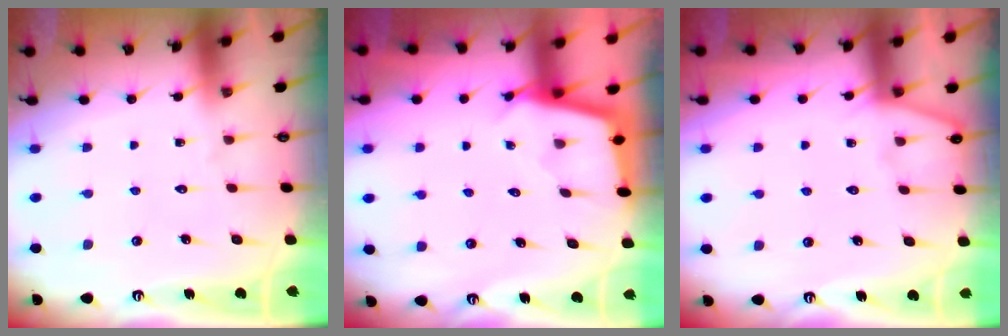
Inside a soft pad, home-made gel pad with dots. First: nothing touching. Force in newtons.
{"total": 2.5, "press": 2.5, "slide": 0.2}
{"total": 3.9, "press": 3.8, "slide": 0.6}